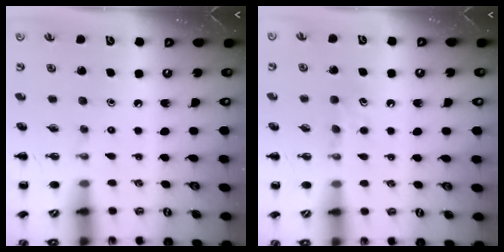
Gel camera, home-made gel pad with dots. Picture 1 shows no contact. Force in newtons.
{"total": 5.0, "press": 4.8, "slide": 1.4}